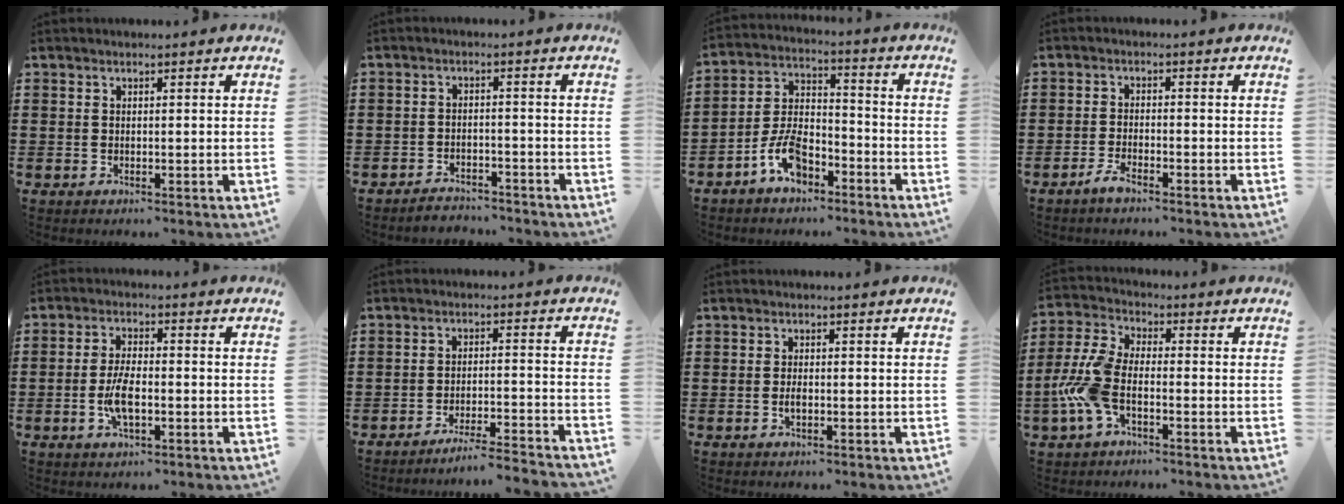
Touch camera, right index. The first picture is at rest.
{"total": 2.8, "force": [-2.7, 0.4, 0.0], "torque": [-0.008, 0.003, -0.059]}
{"total": 7.4, "force": [-4.5, 3.7, 4.6], "torque": [-0.108, 0.012, -0.091]}
{"total": 2.3, "force": [-1.9, 0.4, 1.2], "torque": [-0.037, -0.001, -0.041]}
{"total": 5.7, "force": [-1.4, 2.2, 5.1], "torque": [-0.114, -0.003, -0.031]}
{"total": 4.4, "force": [-4.1, -0.6, 1.4], "torque": [-0.024, -0.008, -0.083]}
{"total": 1.6, "force": [-0.4, 0.6, 1.4], "torque": [-0.027, 0.000, -0.007]}
{"total": 8.7, "force": [-2.7, 4.2, 7.2], "torque": [-0.183, -0.009, -0.055]}